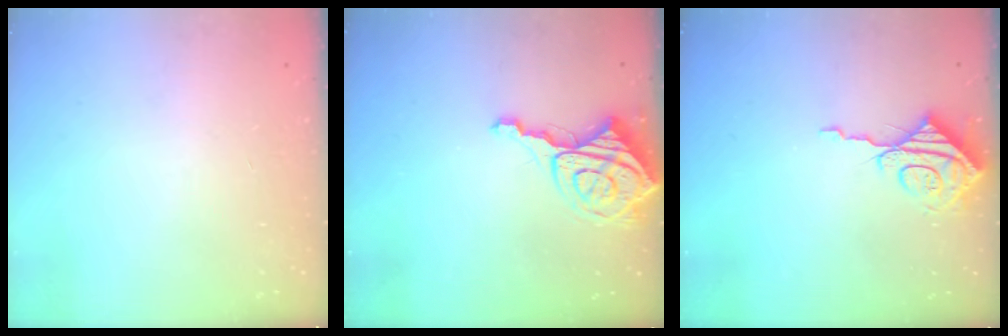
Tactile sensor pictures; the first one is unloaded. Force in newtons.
{"total": 14.1, "press": 14.0, "slide": 1.1}
{"total": 10.5, "press": 10.5, "slide": 0.8}